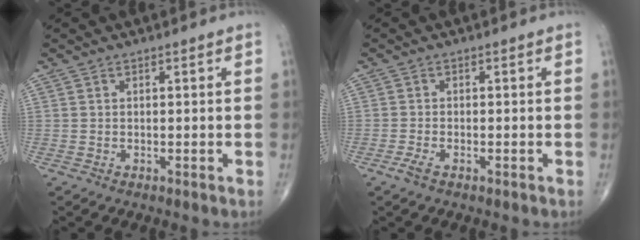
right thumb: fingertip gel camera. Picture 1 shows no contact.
{"total": 1.8, "force": [-1.2, 0.6, 1.3], "torque": [-0.035, 0.001, -0.026]}